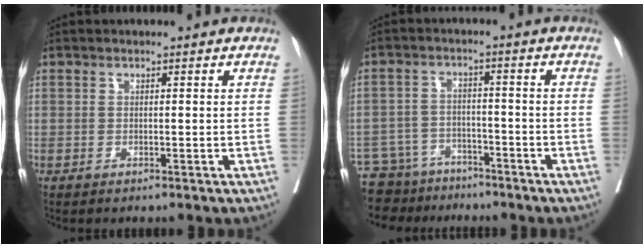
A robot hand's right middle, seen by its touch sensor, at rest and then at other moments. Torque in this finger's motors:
{"motor_torque": [0.79, -0.78, 0.25, 0.06]}